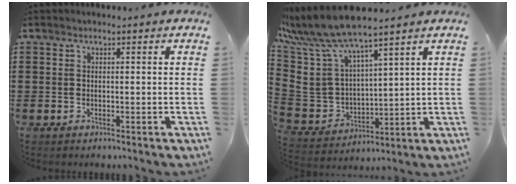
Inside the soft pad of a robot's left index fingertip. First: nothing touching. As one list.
[{"total": 10.5, "force": [8.4, 3.5, 5.4], "torque": [-0.161, -0.053, 0.148]}]